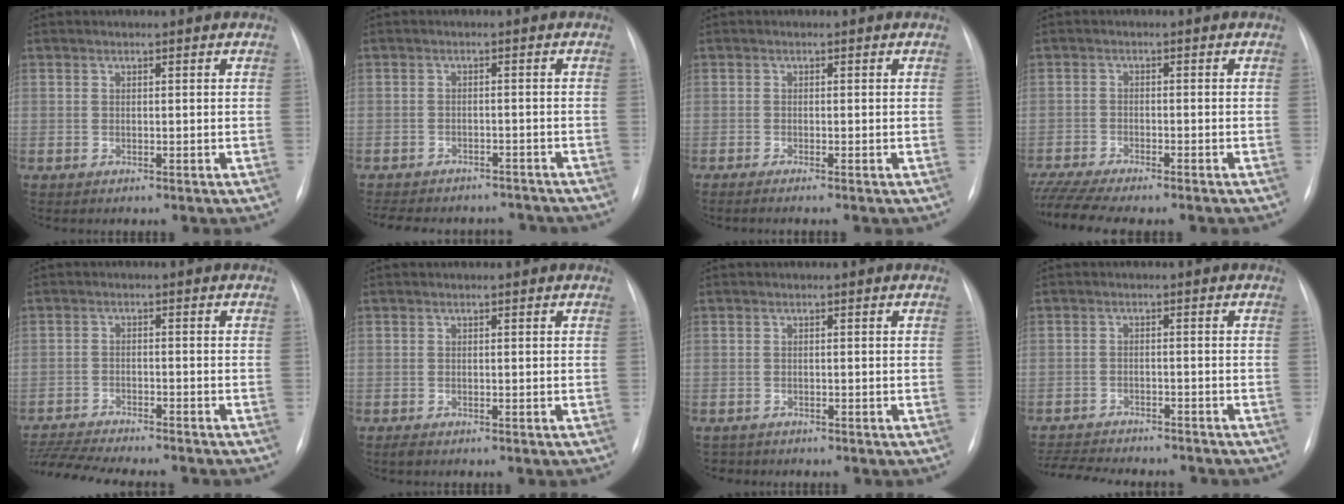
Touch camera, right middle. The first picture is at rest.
{"total": 13.8, "force": [-12.2, 5.2, 3.9], "torque": [-0.086, 0.010, -0.146]}
{"total": 1.5, "force": [-1.2, -0.3, 0.8], "torque": [-0.012, 0.002, -0.017]}
{"total": 9.9, "force": [-8.6, 1.0, 4.7], "torque": [-0.077, -0.009, -0.134]}
{"total": 14.4, "force": [-13.2, 1.6, 5.7], "torque": [-0.112, -0.010, -0.197]}
{"total": 0.7, "force": [-0.6, 0.2, 0.4], "torque": [-0.010, -0.002, -0.008]}
{"total": 1.5, "force": [-1.3, 0.7, -0.3], "torque": [0.002, -0.001, -0.018]}
{"total": 12.9, "force": [-11.8, 2.7, 4.4], "torque": [-0.089, -0.003, -0.161]}